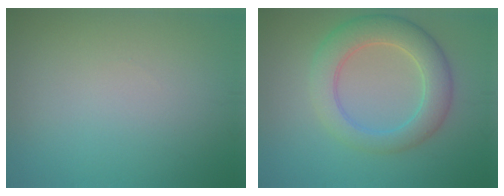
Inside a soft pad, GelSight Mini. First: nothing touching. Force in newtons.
{"total": 5.7, "press": 5.7, "slide": 0.5}